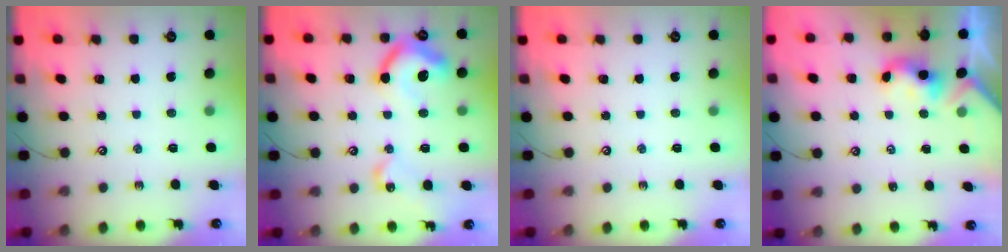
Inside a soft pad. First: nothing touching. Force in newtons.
{"total": 16.3, "press": 16.3, "slide": 1.3}
{"total": 0.0}
{"total": 2.3, "press": 2.3, "slide": 0.2}